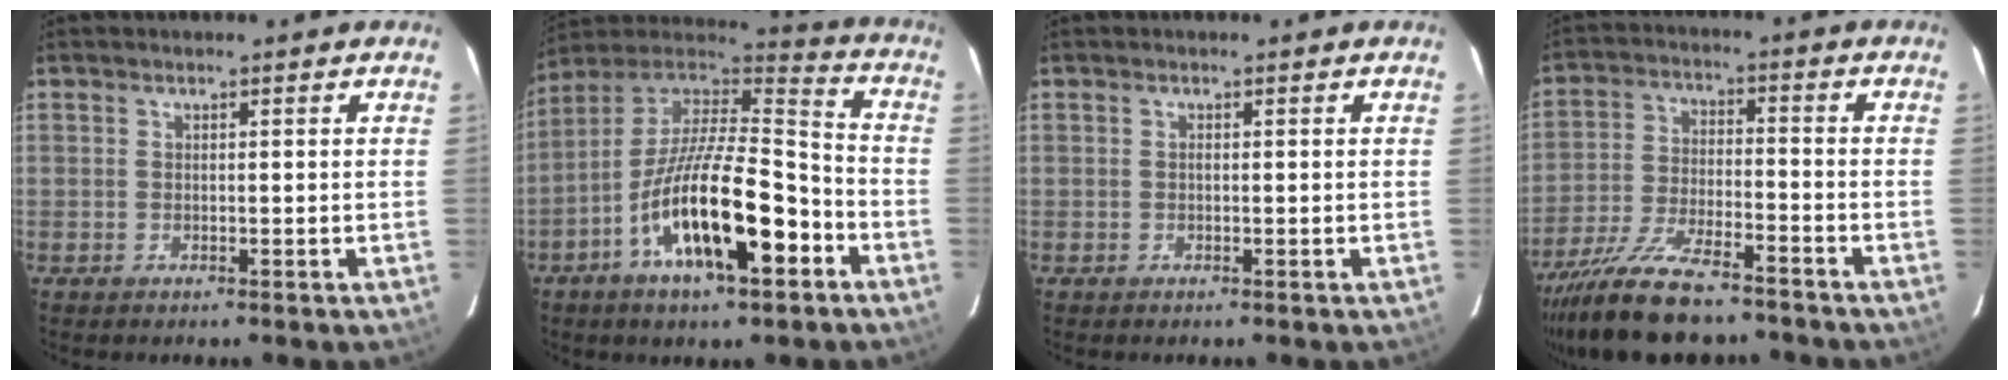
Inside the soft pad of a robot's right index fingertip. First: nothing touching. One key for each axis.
{"total": 21.1, "fx": -9.0, "fy": 6.8, "fz": 17.9, "tx": -0.319, "ty": -0.016, "tz": -0.161}
{"total": 0.0}
{"total": 16.5, "fx": -13.6, "fy": 4.2, "fz": 8.4, "tx": -0.181, "ty": -0.035, "tz": -0.236}